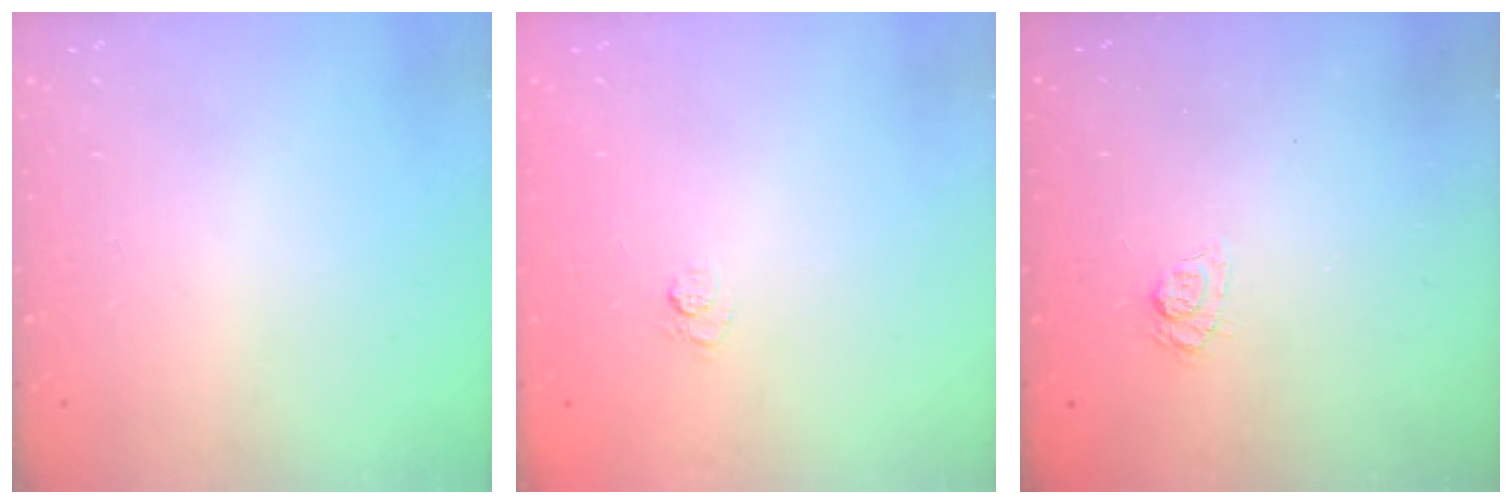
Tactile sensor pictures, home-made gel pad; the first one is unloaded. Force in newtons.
{"total": 5.6, "press": 5.4, "slide": 1.4}
{"total": 4.5, "press": 4.2, "slide": 1.7}